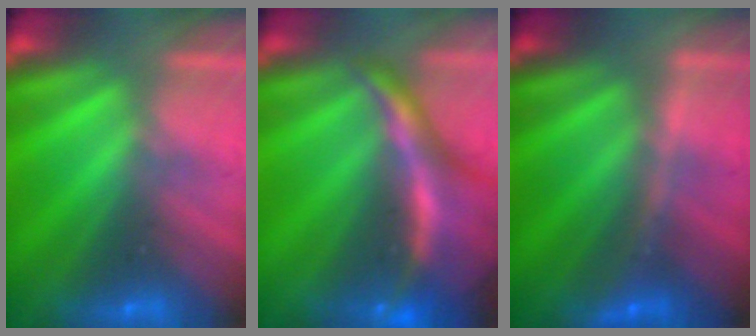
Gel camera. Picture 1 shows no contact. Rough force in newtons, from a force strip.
{"total": 7.5}
{"total": 3.3}